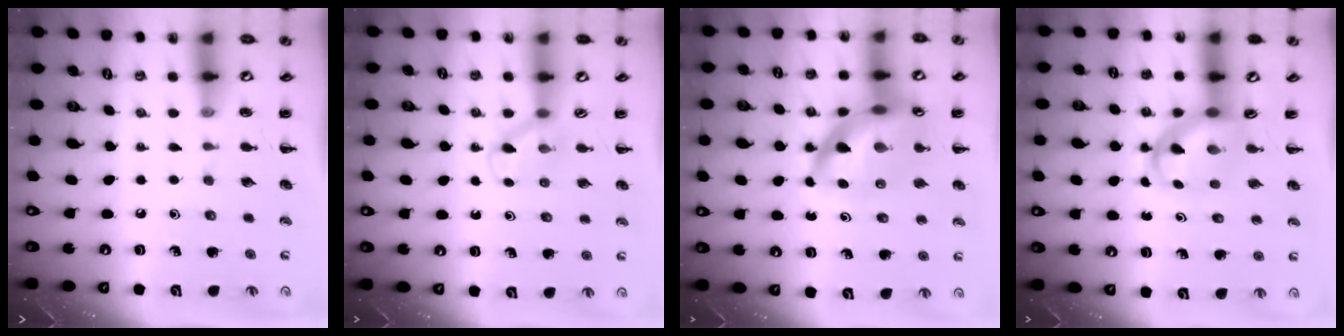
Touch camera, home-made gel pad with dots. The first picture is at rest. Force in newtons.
{"total": 2.9, "press": 2.7, "slide": 1.1}
{"total": 16.9, "press": 16.3, "slide": 4.2}
{"total": 4.2, "press": 4.2, "slide": 0.6}